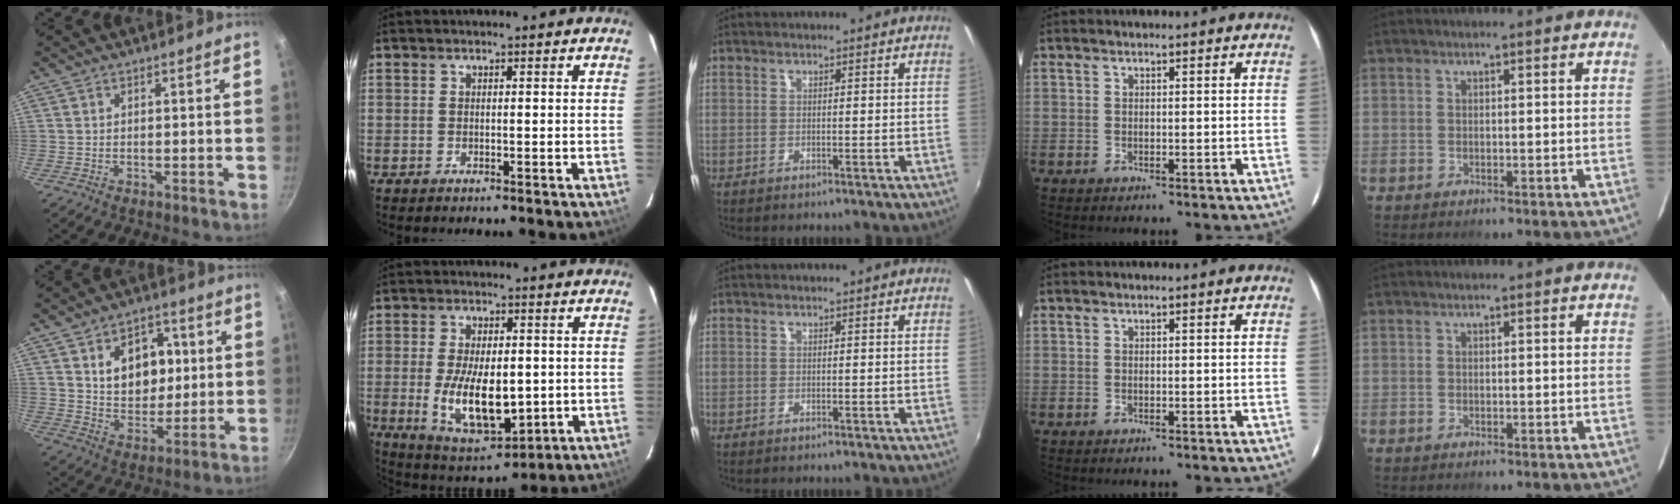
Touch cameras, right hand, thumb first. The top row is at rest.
{"thumb": {"total": 13.2, "force": [3.3, 9.7, 8.4], "torque": [-0.078, -0.014, 0.055]}, "index": {"total": 14.4, "force": [-1.7, 7.0, 12.5], "torque": [-0.242, -0.018, -0.014]}}